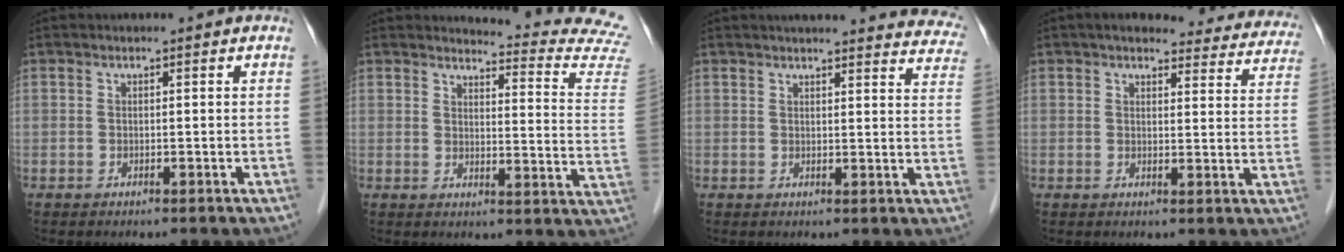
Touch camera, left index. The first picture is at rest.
{"total": 15.3, "force": [15.2, -1.0, 1.2], "torque": [0.004, -0.143, 0.137]}
{"total": 22.3, "force": [20.9, 3.5, 6.9], "torque": [-0.081, -0.042, 0.223]}
{"total": 18.0, "force": [16.5, 4.9, 5.2], "torque": [-0.035, -0.008, 0.170]}